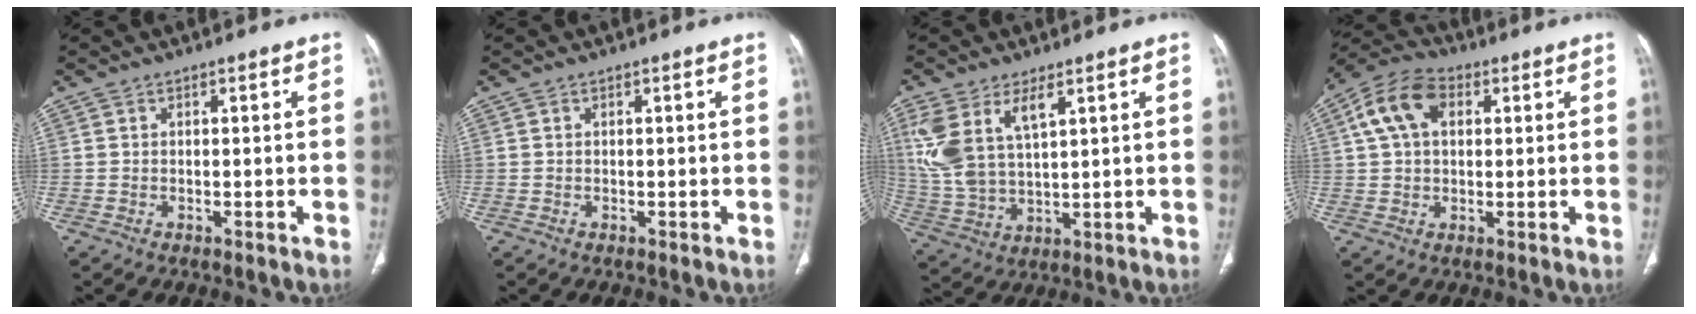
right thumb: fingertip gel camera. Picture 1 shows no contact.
{"total": 0.0}
{"total": 11.9, "force": [5.3, 5.7, 9.1], "torque": [-0.201, -0.013, 0.120]}
{"total": 10.5, "force": [3.1, 6.9, 7.3], "torque": [-0.137, 0.022, 0.048]}